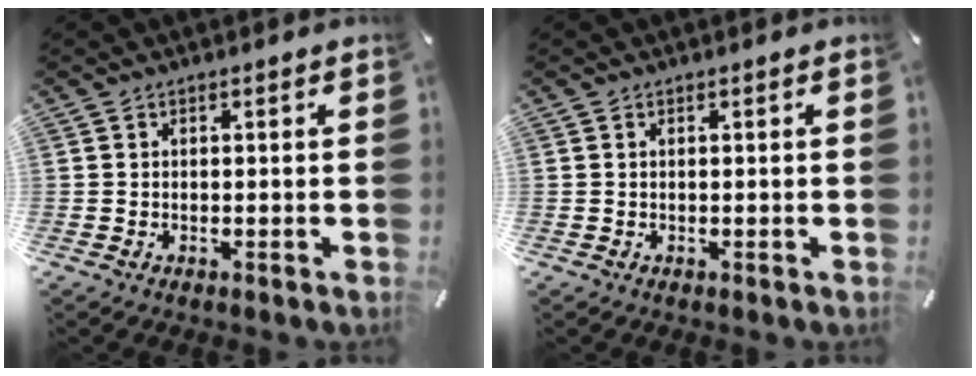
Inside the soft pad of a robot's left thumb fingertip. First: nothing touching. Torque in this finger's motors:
{"motor_torque": [0.12, -0.07, -0.03, -0.07, 0.00]}